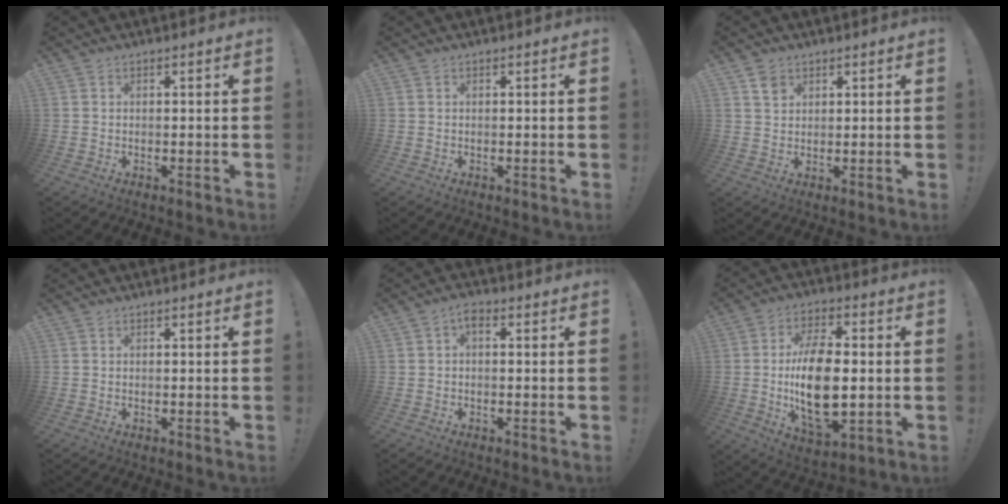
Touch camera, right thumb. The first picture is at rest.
{"total": 0.0}
{"total": 3.0, "force": [2.0, 1.7, 1.5], "torque": [-0.015, -0.013, 0.036]}
{"total": 0.0}
{"total": 2.5, "force": [-0.2, 1.3, 2.2], "torque": [-0.034, 0.004, -0.007]}
{"total": 18.6, "force": [-1.2, 9.9, 15.7], "torque": [-0.292, -0.003, -0.020]}